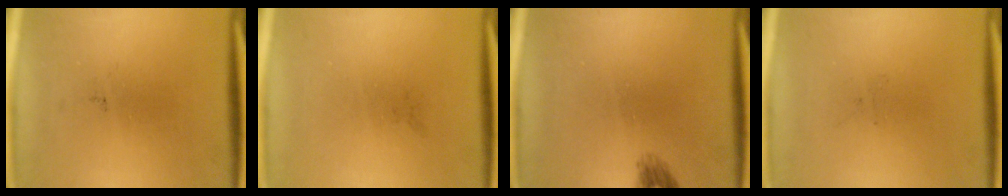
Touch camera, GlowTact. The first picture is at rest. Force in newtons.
{"total": 0.0}
{"total": 1.3}
{"total": 0.0}